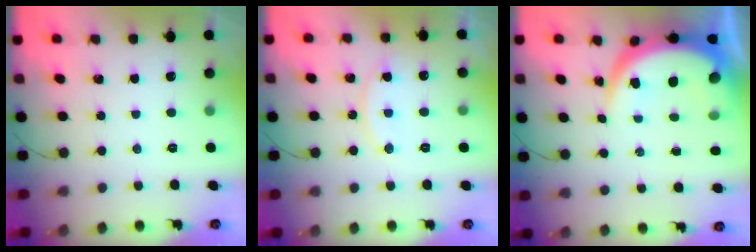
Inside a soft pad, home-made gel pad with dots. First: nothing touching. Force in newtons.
{"total": 9.4, "press": 9.4, "slide": 0.7}
{"total": 13.5, "press": 13.5, "slide": 1.3}